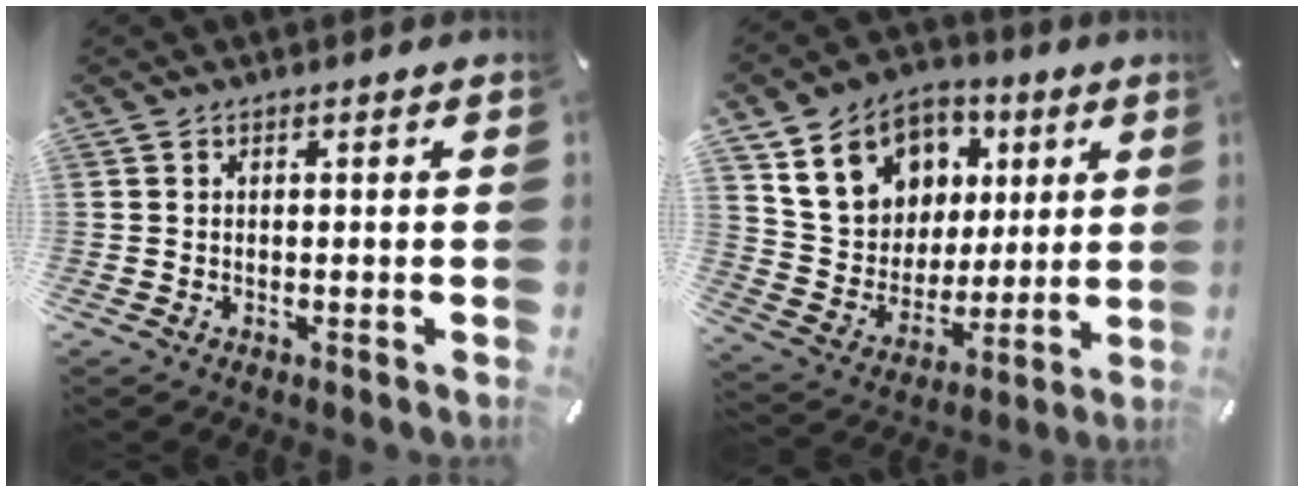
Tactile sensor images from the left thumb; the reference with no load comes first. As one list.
[{"total": 16.1, "force": [6.3, 13.6, 5.8], "torque": [-0.101, -0.017, 0.128]}]